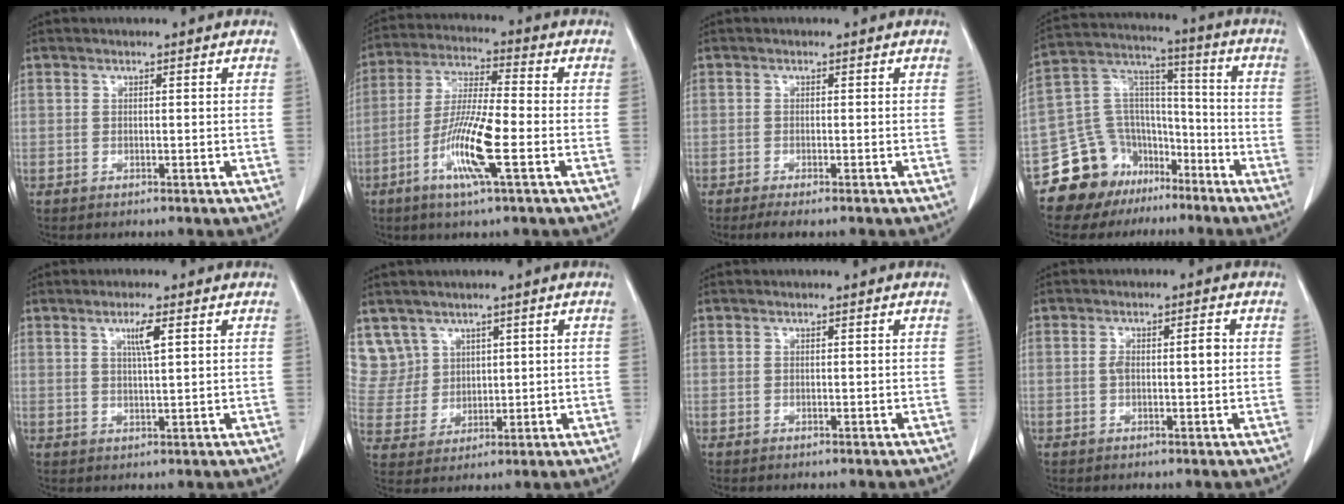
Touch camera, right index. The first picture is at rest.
{"total": 11.3, "force": [-4.0, 0.6, 10.6], "torque": [-0.210, -0.011, -0.080]}
{"total": 3.2, "force": [-2.4, 0.5, 2.0], "torque": [-0.025, -0.008, -0.034]}
{"total": 14.0, "force": [-9.5, 9.9, 2.8], "torque": [-0.051, 0.095, -0.158]}
{"total": 3.3, "force": [1.4, 0.0, 3.0], "torque": [-0.054, -0.002, 0.024]}
{"total": 8.0, "force": [4.8, 6.4, 0.0], "torque": [-0.008, 0.018, 0.112]}
{"total": 0.0}
{"total": 3.3, "force": [0.2, 1.0, 3.2], "torque": [-0.060, 0.011, 0.006]}